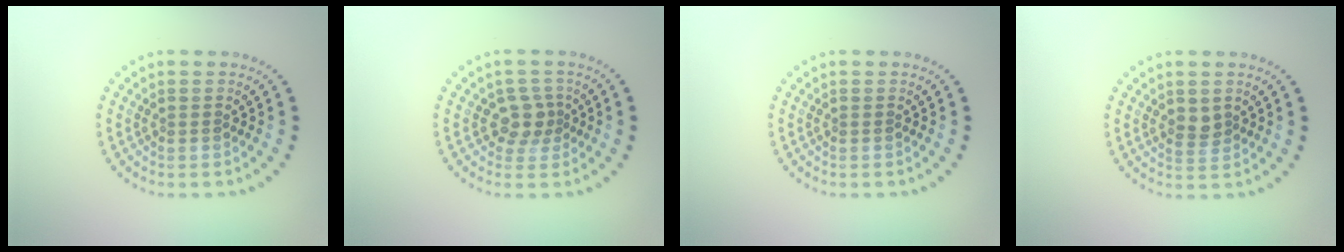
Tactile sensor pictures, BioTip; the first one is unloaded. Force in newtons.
{"total": 2.2, "press": 1.8, "slide": 1.3}
{"total": 0.0}
{"total": 1.5, "press": 1.4, "slide": 0.6}